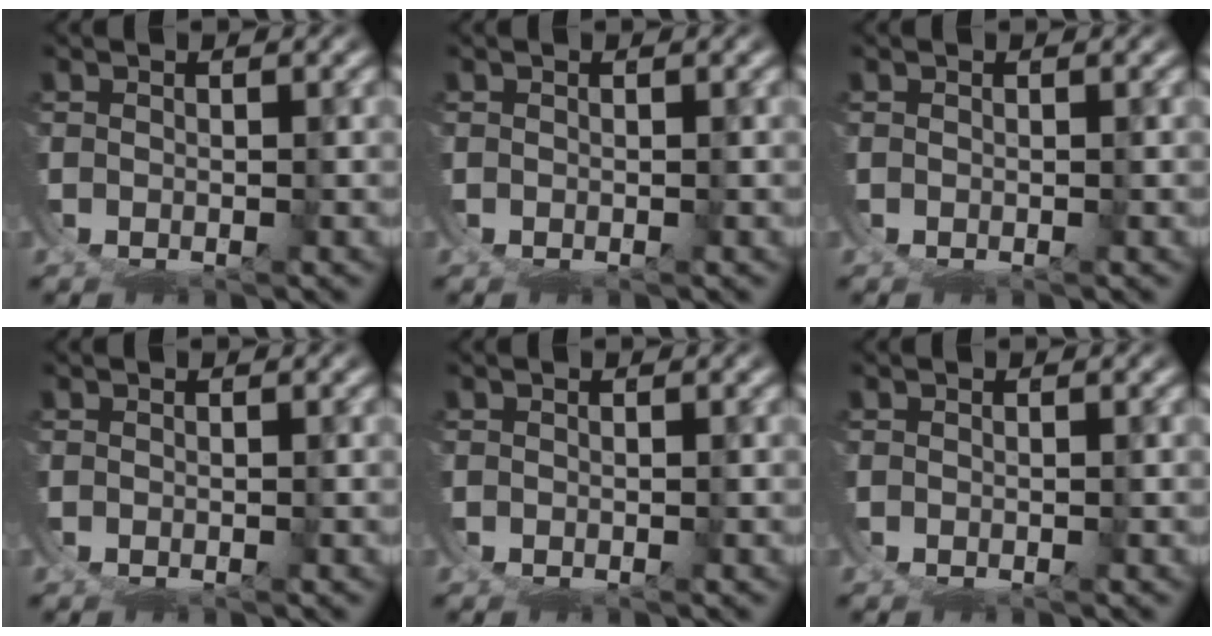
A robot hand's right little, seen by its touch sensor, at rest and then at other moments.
{"total": 0.0}
{"total": 0.0}
{"total": 0.0}
{"total": 0.0}
{"total": 0.0}